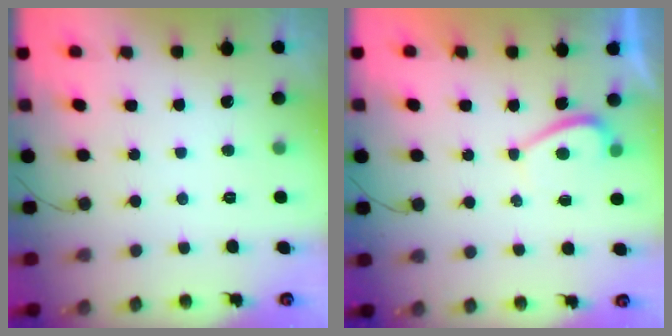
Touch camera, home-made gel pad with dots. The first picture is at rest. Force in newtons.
{"total": 2.0, "press": 1.9, "slide": 0.6}